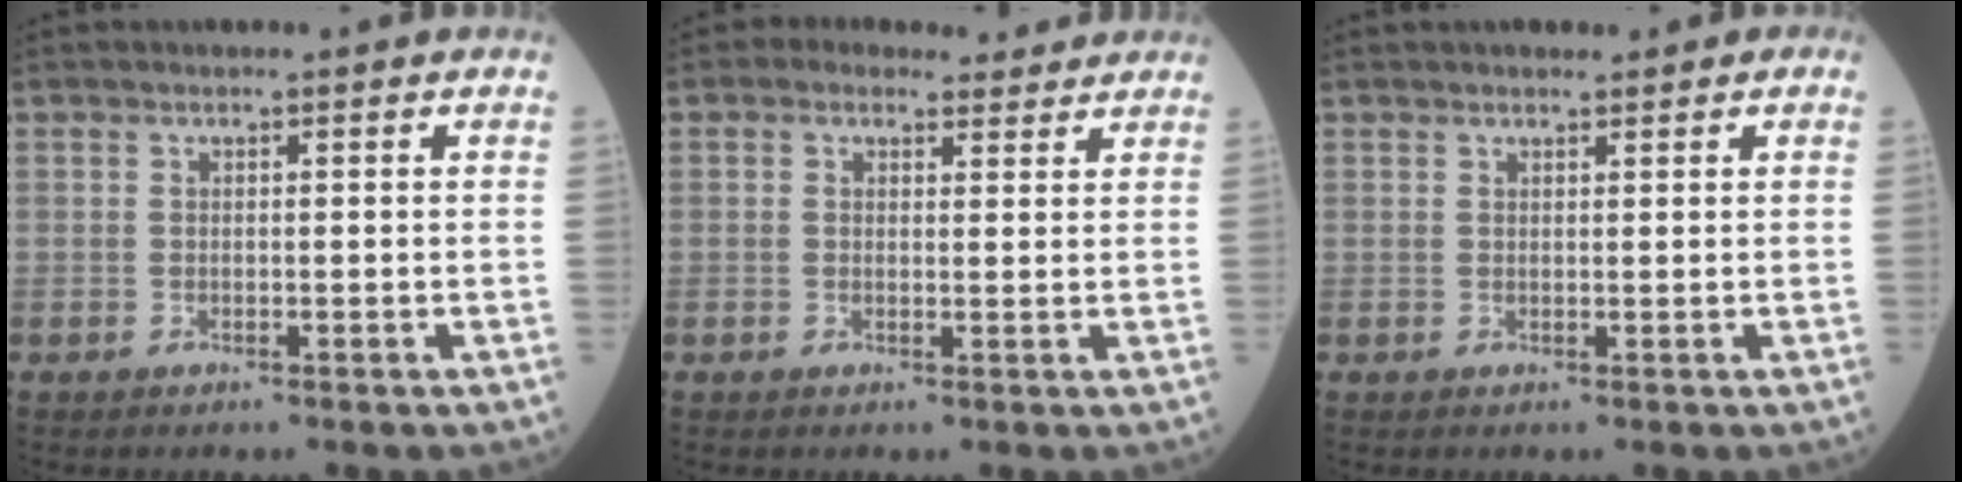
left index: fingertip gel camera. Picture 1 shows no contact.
{"total": 4.1, "force": [3.4, 2.2, 0.8], "torque": [-0.011, 0.019, 0.042]}
{"total": 1.9, "force": [1.5, 0.6, 0.9], "torque": [-0.014, 0.010, 0.019]}